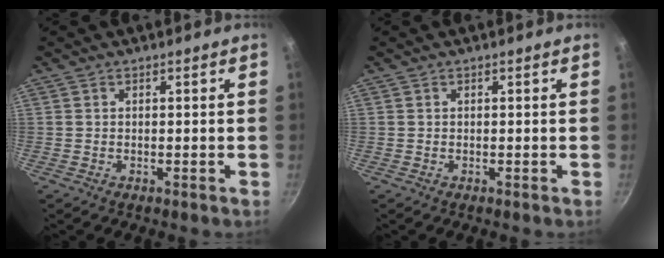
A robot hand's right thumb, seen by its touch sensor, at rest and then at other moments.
{"total": 0.0}